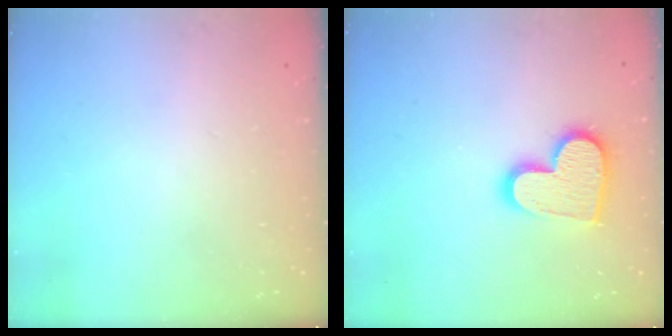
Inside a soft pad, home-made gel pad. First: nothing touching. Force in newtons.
{"total": 13.7, "press": 13.7, "slide": 0.8}